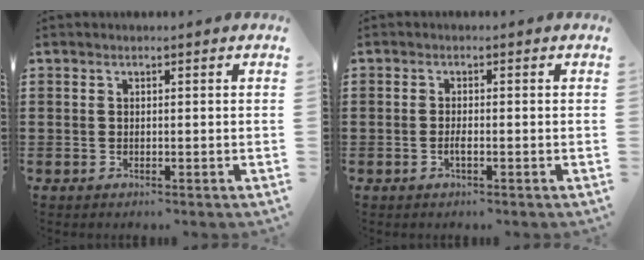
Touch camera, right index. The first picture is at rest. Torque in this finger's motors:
{"motor_torque": [0.82, 1.32, -0.03, 0.00]}